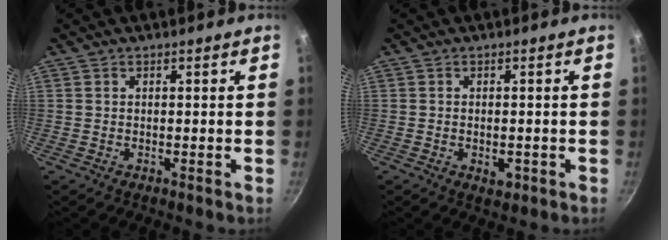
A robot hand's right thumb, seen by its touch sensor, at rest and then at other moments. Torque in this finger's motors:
{"motor_torque": [-0.62, -0.13, -0.50, 0.07, -0.05]}